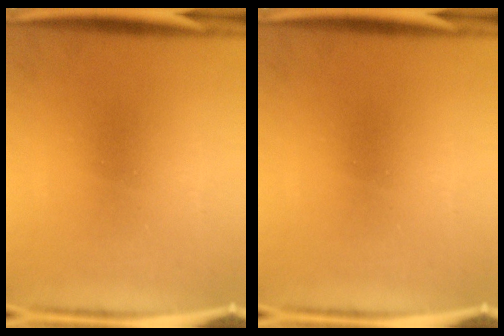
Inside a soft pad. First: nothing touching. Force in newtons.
{"total": 0.0}